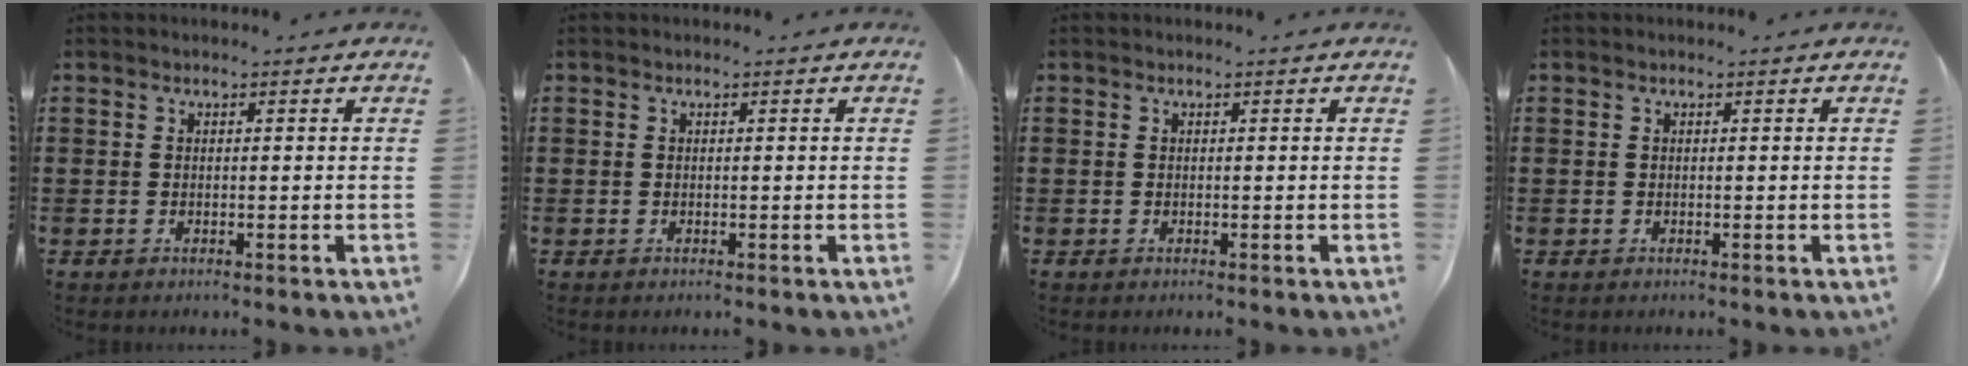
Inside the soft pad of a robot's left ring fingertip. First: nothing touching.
{"total": 0.0}
{"total": 0.0}
{"total": 0.0}